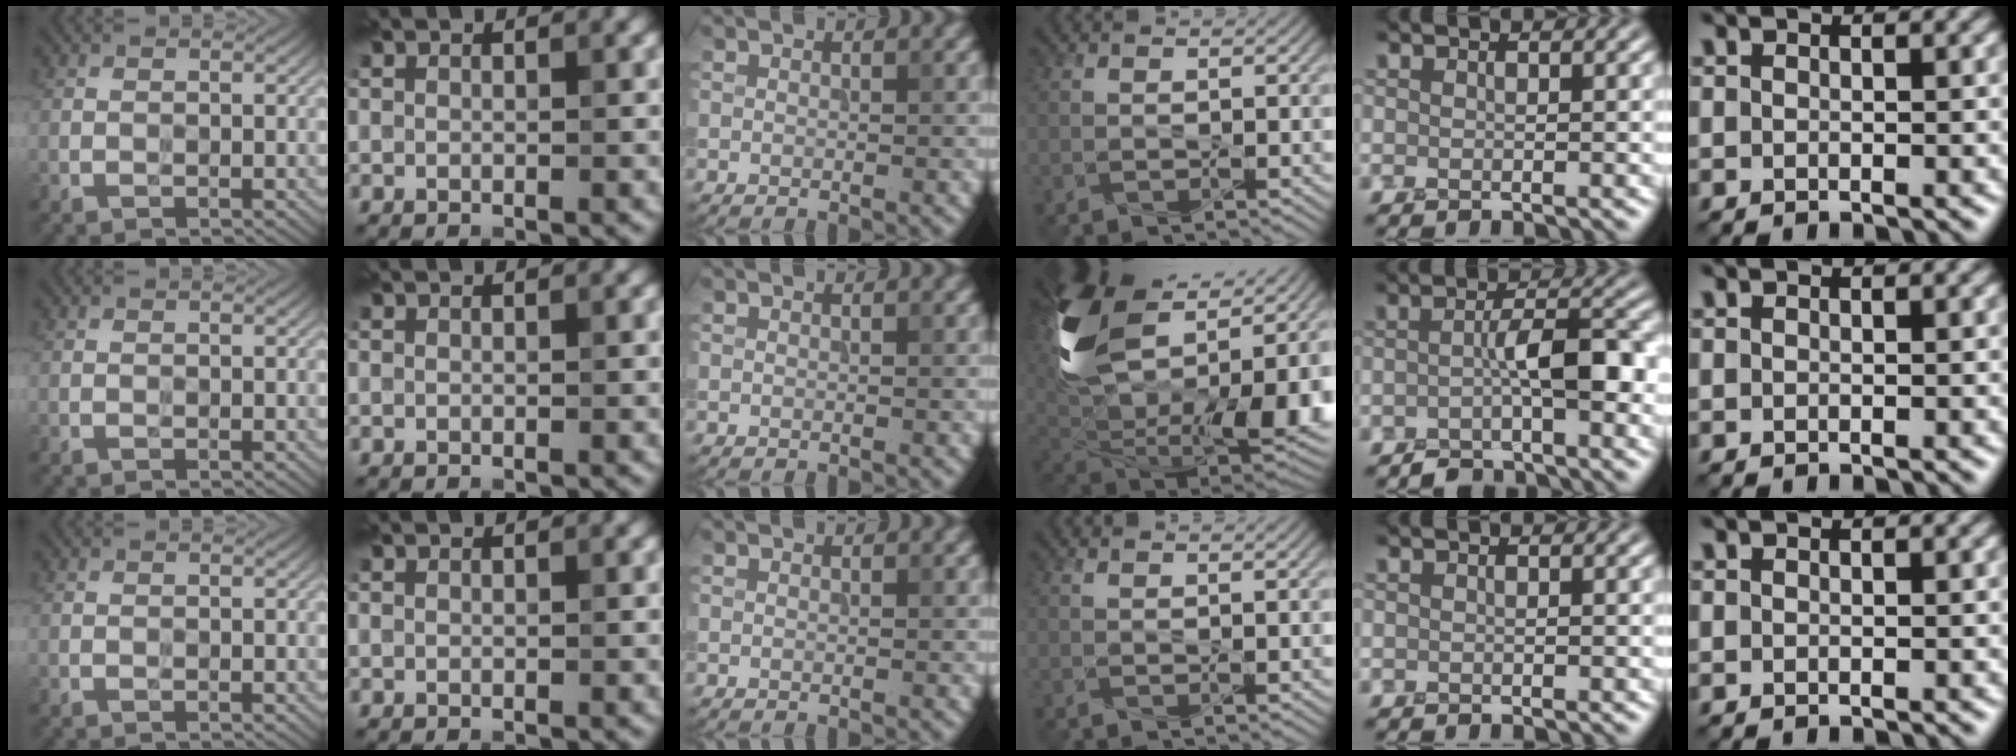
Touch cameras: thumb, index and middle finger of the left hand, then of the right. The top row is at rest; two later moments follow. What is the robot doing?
{"motion": "squeeze", "object": "paper clamp"}